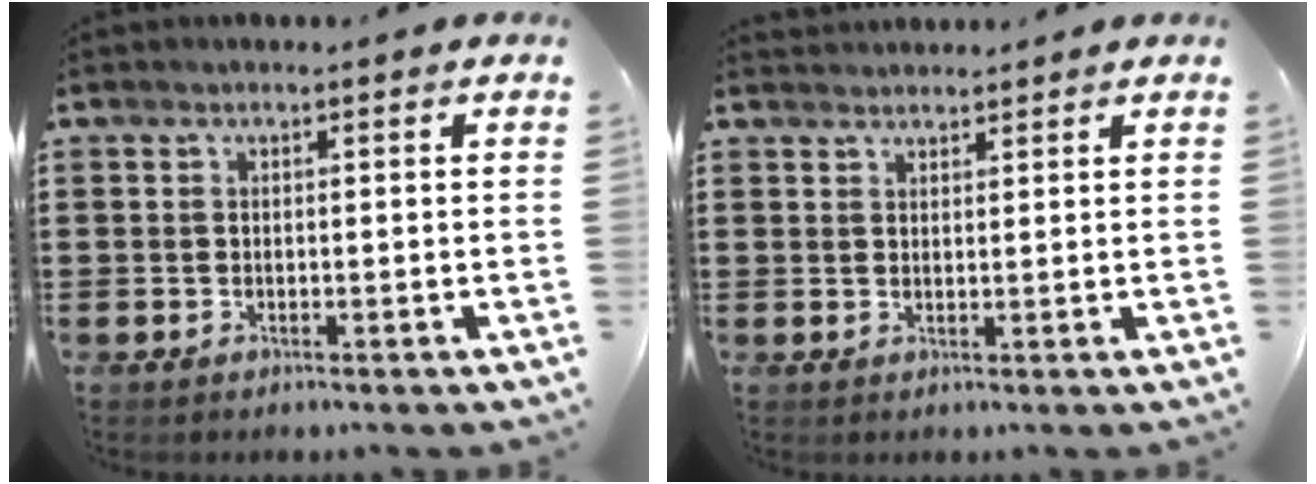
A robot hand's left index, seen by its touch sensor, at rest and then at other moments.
{"total": 1.7, "force": [1.6, 0.2, -0.1], "torque": [-0.001, 0.002, 0.033]}